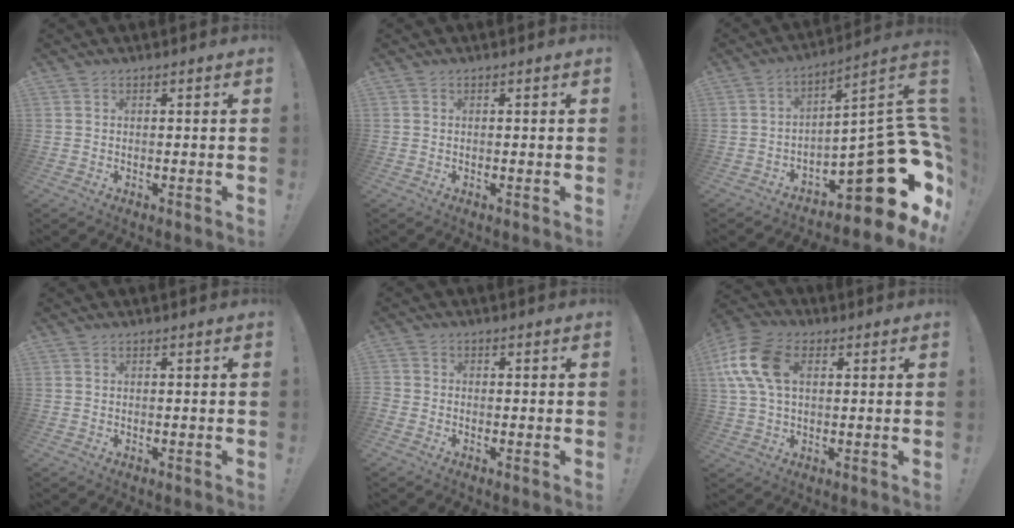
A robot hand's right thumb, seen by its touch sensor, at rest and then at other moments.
{"total": 0.0}
{"total": 22.9, "force": [-7.7, 8.0, 20.0], "torque": [-0.255, 0.014, -0.111]}
{"total": 0.0}
{"total": 1.5, "force": [-1.2, 0.9, 0.4], "torque": [-0.009, 0.007, -0.020]}
{"total": 14.3, "force": [3.5, 9.1, 10.4], "torque": [-0.221, 0.006, 0.070]}